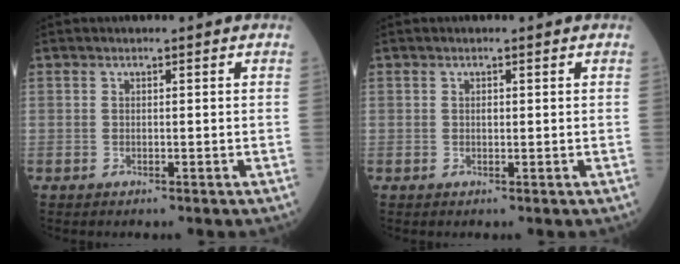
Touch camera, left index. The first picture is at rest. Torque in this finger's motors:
{"motor_torque": [0.30, -0.03, -0.04, -0.01]}